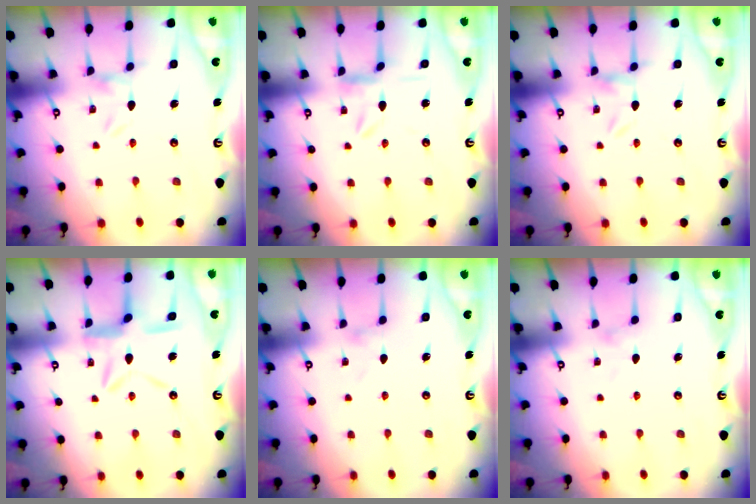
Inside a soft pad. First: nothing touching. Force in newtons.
{"total": 0.6, "press": 0.6, "slide": 0.2}
{"total": 0.0}
{"total": 10.6, "press": 10.6, "slide": 0.9}
{"total": 0.0}
{"total": 0.7, "press": 0.6, "slide": 0.1}